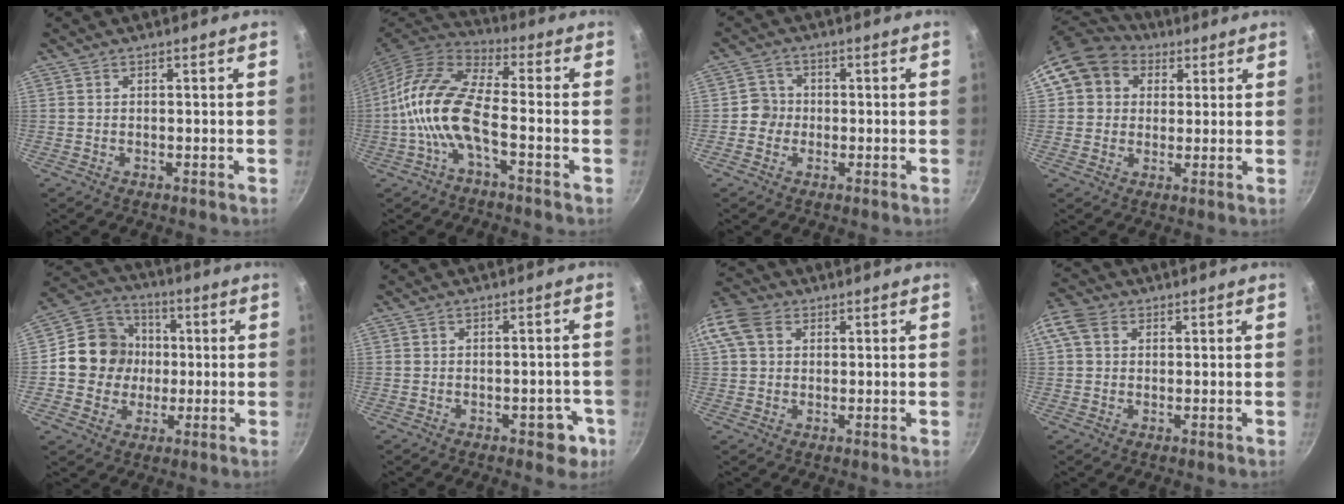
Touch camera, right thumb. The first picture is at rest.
{"total": 13.4, "force": [-3.4, 5.2, 11.9], "torque": [-0.242, 0.036, -0.083]}
{"total": 3.5, "force": [-0.6, 3.4, 0.7], "torque": [0.016, 0.011, -0.019]}
{"total": 12.5, "force": [5.0, 10.2, 5.2], "torque": [-0.077, 0.014, 0.076]}
{"total": 13.0, "force": [0.1, 12.0, 4.9], "torque": [-0.049, 0.026, -0.012]}
{"total": 5.0, "force": [-2.0, 2.9, 3.5], "torque": [-0.009, 0.022, -0.019]}
{"total": 11.6, "force": [3.6, 8.9, 6.5], "torque": [-0.138, 0.020, 0.055]}
{"total": 7.3, "force": [2.3, 5.5, 4.2], "torque": [-0.082, 0.013, 0.030]}